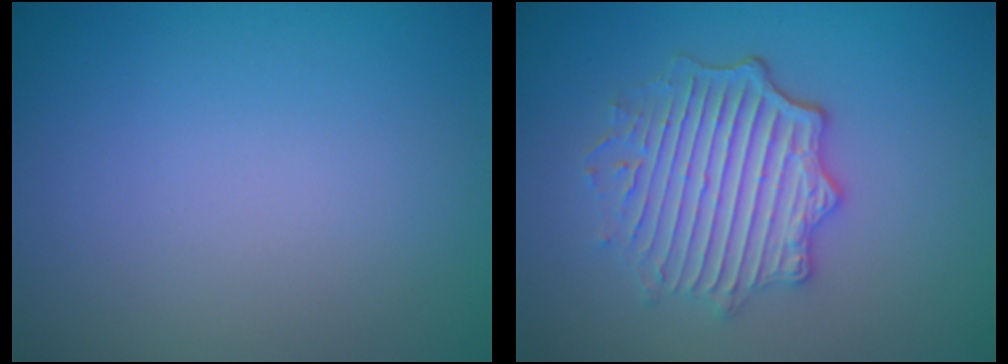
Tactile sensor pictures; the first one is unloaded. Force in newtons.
{"total": 5.0, "press": 4.1, "slide": 2.9}